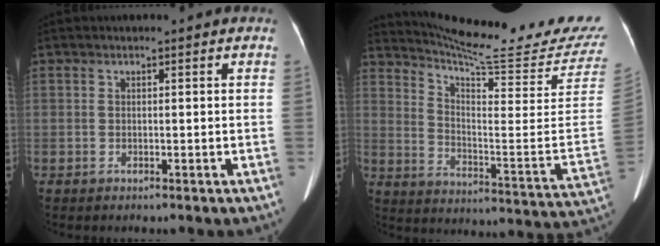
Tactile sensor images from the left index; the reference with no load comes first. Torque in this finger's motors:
{"motor_torque": [-0.21, -1.10, -0.05, 0.01]}